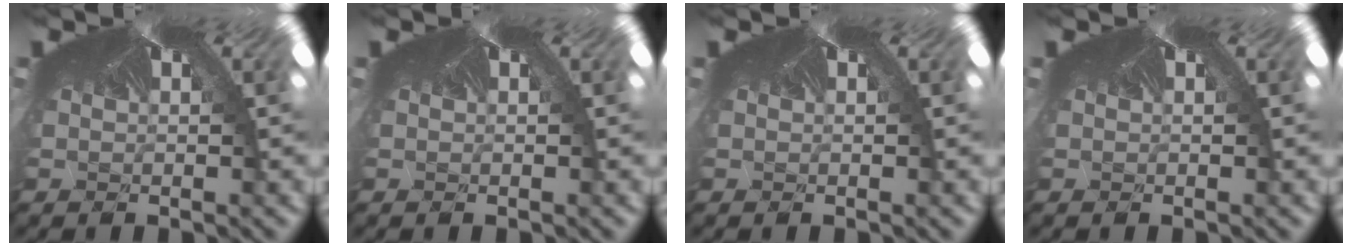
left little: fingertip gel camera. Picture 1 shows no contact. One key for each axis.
{"total": 0.0}
{"total": 0.0}
{"total": 0.0}